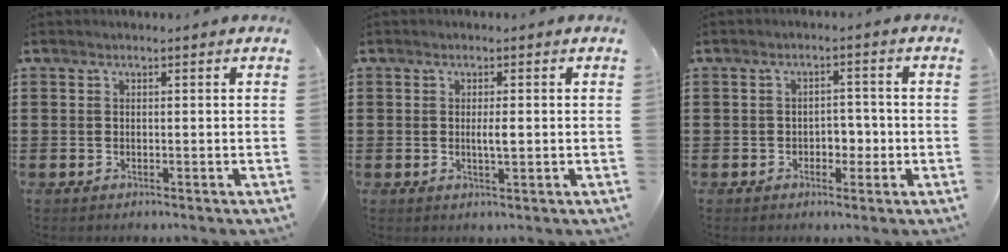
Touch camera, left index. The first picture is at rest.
{"total": 2.2, "force": [0.1, 0.4, 2.1], "torque": [-0.041, -0.004, 0.001]}
{"total": 3.1, "force": [-0.9, 2.2, 2.0], "torque": [-0.035, 0.002, -0.024]}